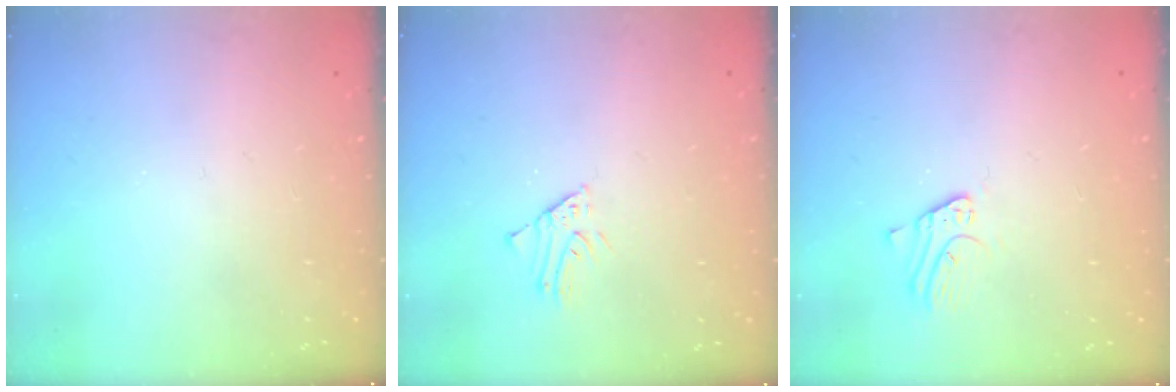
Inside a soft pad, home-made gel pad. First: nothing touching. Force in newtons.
{"total": 1.6, "press": 1.6, "slide": 0.2}
{"total": 3.2, "press": 3.2, "slide": 0.2}